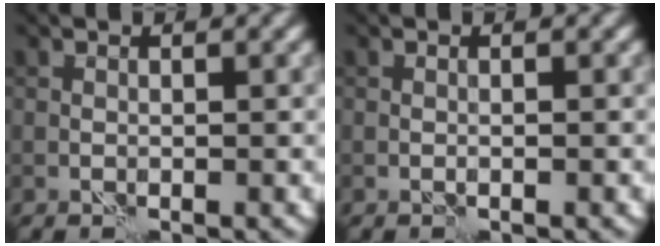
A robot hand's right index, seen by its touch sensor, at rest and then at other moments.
{"total": 0.0}